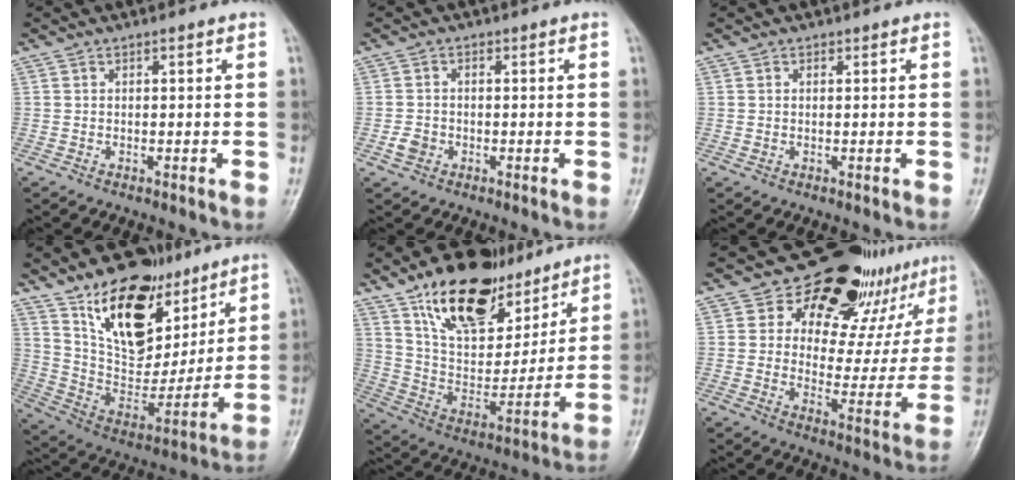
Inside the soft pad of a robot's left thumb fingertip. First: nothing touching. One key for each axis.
{"total": 2.7, "fx": -0.9, "fy": 2.3, "fz": 1.1, "tx": -0.012, "ty": 0.006, "tz": -0.016}
{"total": 0.7, "fx": 0.2, "fy": 0.7, "fz": 0.2, "tx": 0.000, "ty": 0.000, "tz": 0.003}
{"total": 22.2, "fx": 12.9, "fy": 12.5, "fz": 13.0, "tx": -0.154, "ty": -0.061, "tz": 0.231}
{"total": 22.8, "fx": 14.7, "fy": 11.6, "fz": 13.1, "tx": -0.166, "ty": -0.056, "tz": 0.258}
{"total": 22.1, "fx": 15.7, "fy": 11.5, "fz": 10.6, "tx": -0.089, "ty": -0.076, "tz": 0.197}